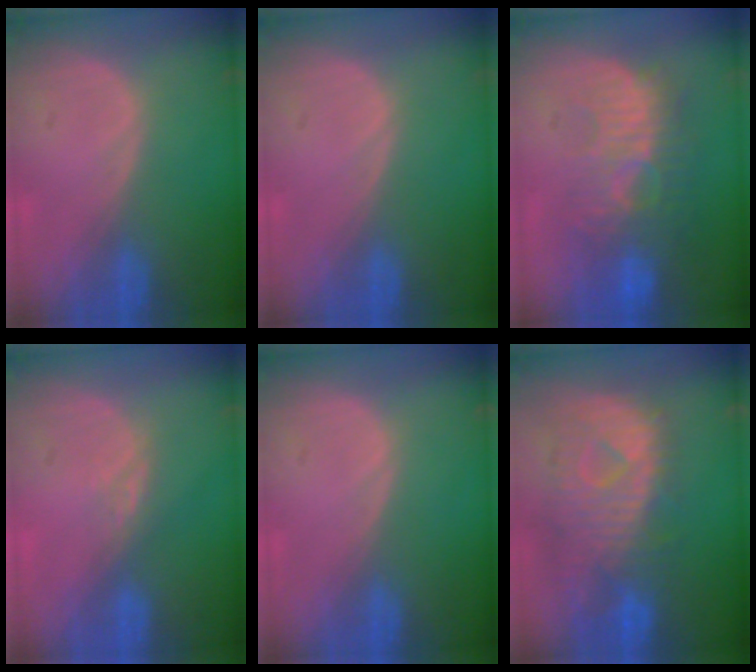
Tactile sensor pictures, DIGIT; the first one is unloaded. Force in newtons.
{"total": 0.0}
{"total": 10.0, "press": 9.2, "slide": 3.8}
{"total": 2.0, "press": 1.5, "slide": 1.3}
{"total": 0.0}
{"total": 11.0, "press": 9.7, "slide": 5.2}